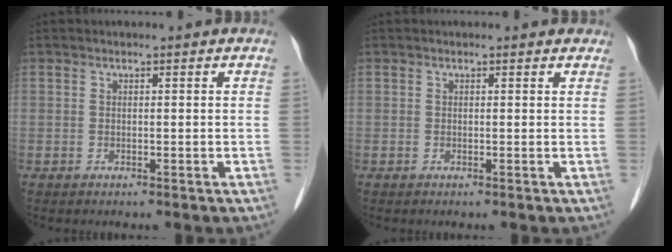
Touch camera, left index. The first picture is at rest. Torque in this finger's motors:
{"motor_torque": [-2.14, 0.00, -1.05, -0.21]}